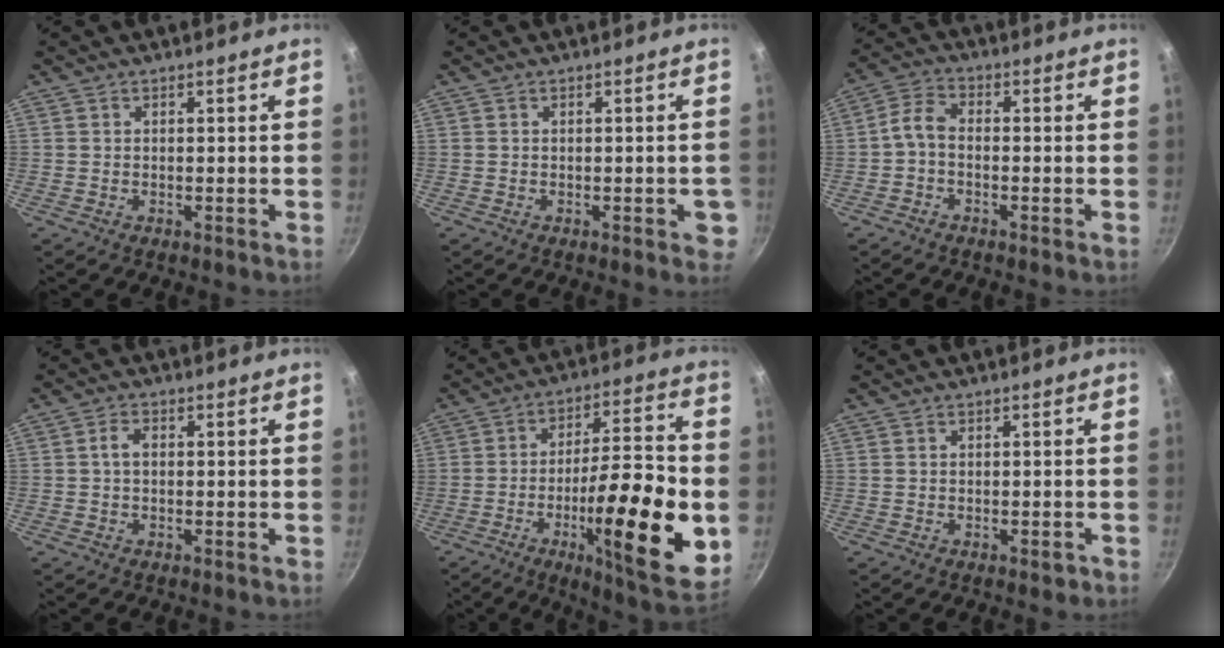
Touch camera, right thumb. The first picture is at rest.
{"total": 2.9, "force": [-0.9, 1.3, 2.5], "torque": [-0.013, 0.004, -0.011]}
{"total": 4.2, "force": [-1.3, 2.3, 3.2], "torque": [-0.076, 0.025, -0.038]}
{"total": 2.5, "force": [0.1, 1.6, 1.9], "torque": [-0.032, 0.008, -0.001]}
{"total": 25.2, "force": [-6.1, 6.7, 23.5], "torque": [-0.328, 0.019, -0.089]}
{"total": 1.1, "force": [-0.5, 0.6, 0.8], "torque": [-0.007, 0.005, -0.005]}